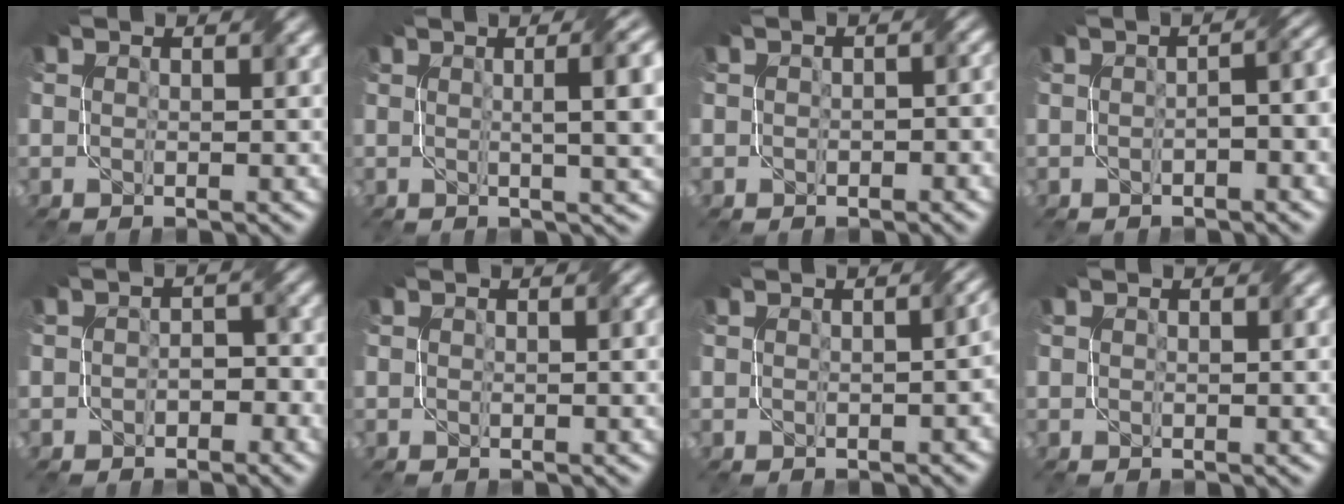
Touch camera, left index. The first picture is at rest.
{"total": 6.9, "force": [1.2, 2.1, 6.5], "torque": [-0.046, 0.018, 0.009]}
{"total": 1.5, "force": [-0.2, 1.1, 1.1], "torque": [-0.012, -0.003, -0.002]}
{"total": 3.7, "force": [-0.6, 1.3, 3.4], "torque": [-0.035, 0.010, -0.007]}
{"total": 2.1, "force": [-1.0, 1.5, 1.2], "torque": [-0.010, 0.005, -0.016]}
{"total": 0.7, "force": [0.4, 0.2, 0.6], "torque": [-0.008, 0.002, 0.005]}
{"total": 2.2, "force": [-0.4, 0.8, 2.1], "torque": [-0.021, 0.004, 0.002]}
{"total": 0.8, "force": [0.3, 0.3, 0.6], "torque": [-0.008, 0.001, 0.006]}